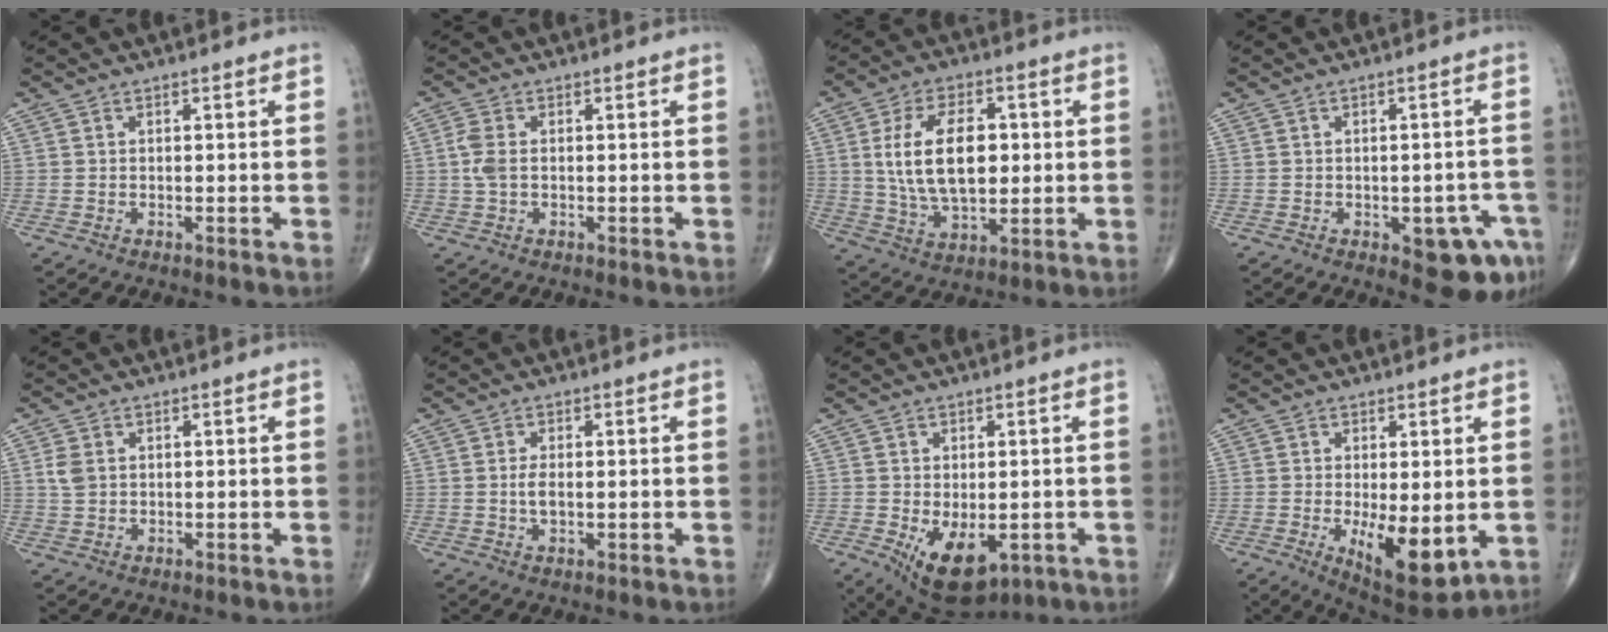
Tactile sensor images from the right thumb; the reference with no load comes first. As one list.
[{"total": 3.2, "force": [0.0, 1.7, 2.8], "torque": [-0.078, 0.005, -0.002]}, {"total": 15.0, "force": [1.8, 8.2, 12.4], "torque": [-0.211, -0.001, 0.037]}, {"total": 8.1, "force": [-3.5, 3.4, 6.5], "torque": [-0.053, 0.011, -0.035]}, {"total": 2.8, "force": [0.6, 1.9, 1.9], "torque": [-0.043, 0.002, 0.015]}, {"total": 2.6, "force": [0.1, 1.1, 2.3], "torque": [-0.048, -0.004, 0.000]}, {"total": 10.2, "force": [-3.2, 5.7, 7.9], "torque": [-0.110, -0.011, -0.030]}, {"total": 10.7, "force": [-2.0, 4.3, 9.5], "torque": [-0.134, -0.027, -0.016]}]